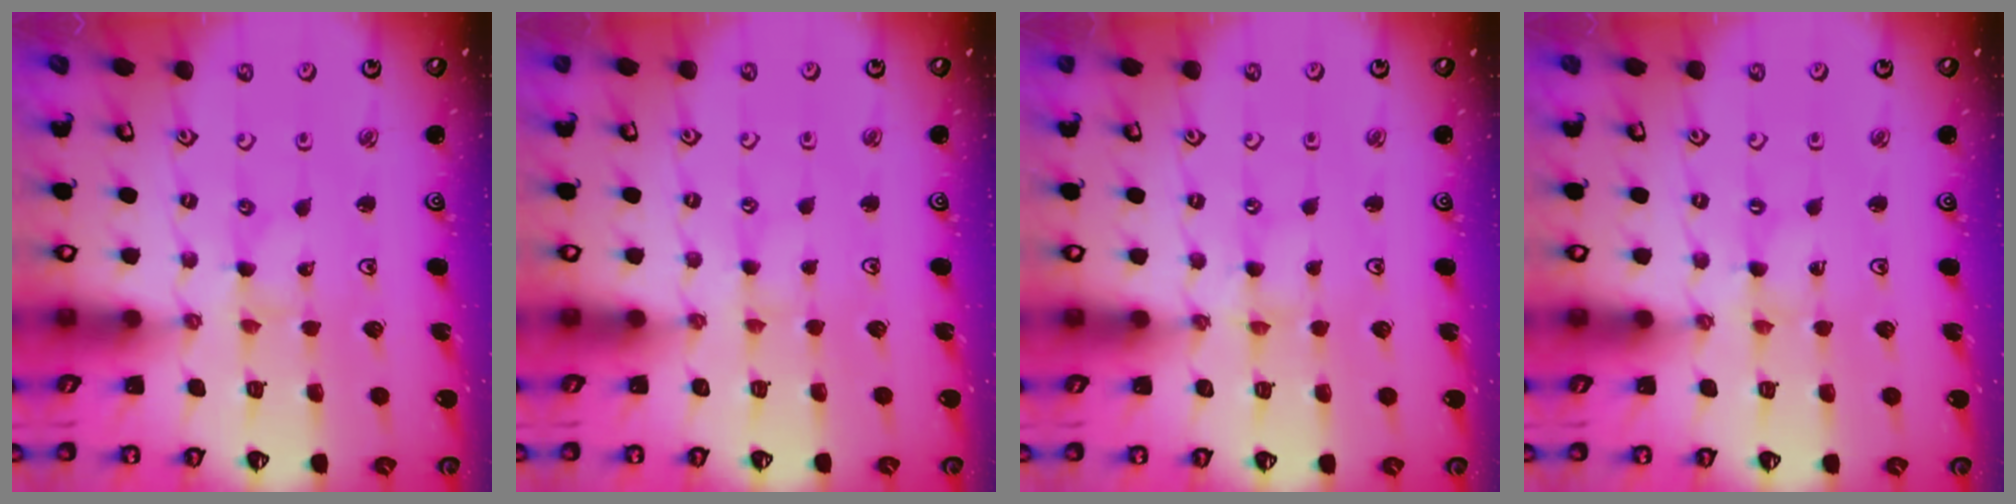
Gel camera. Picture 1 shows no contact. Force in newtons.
{"total": 0.7, "press": 0.6, "slide": 0.2}
{"total": 0.6, "press": 0.6, "slide": 0.1}
{"total": 0.0}